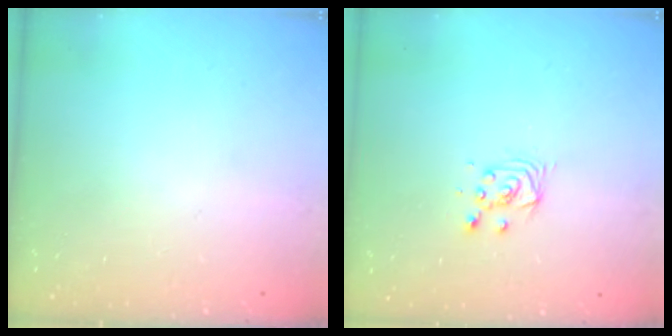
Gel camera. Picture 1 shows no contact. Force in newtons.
{"total": 4.6, "press": 4.6, "slide": 0.5}